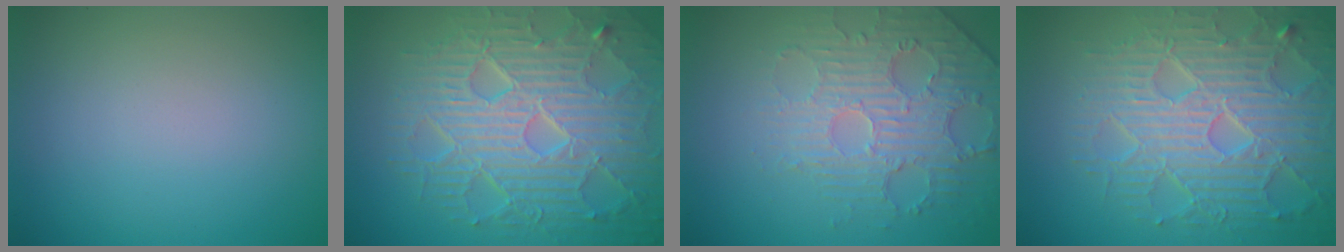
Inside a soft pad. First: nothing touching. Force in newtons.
{"total": 10.1, "press": 6.6, "slide": 7.7}
{"total": 4.6, "press": 3.6, "slide": 2.9}
{"total": 7.8, "press": 6.0, "slide": 4.9}